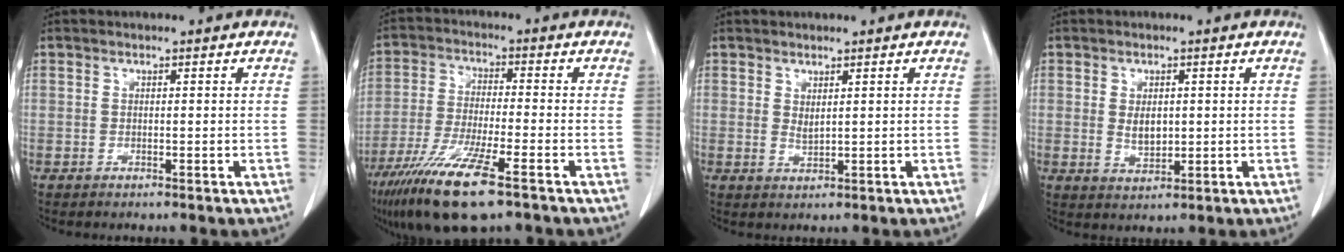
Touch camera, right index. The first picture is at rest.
{"total": 13.0, "force": [-8.0, 1.3, 10.1], "torque": [-0.201, -0.035, -0.144]}
{"total": 1.3, "force": [0.7, 0.4, 1.1], "torque": [-0.021, -0.006, 0.018]}
{"total": 3.3, "force": [0.4, 1.9, 2.7], "torque": [-0.049, -0.004, 0.013]}